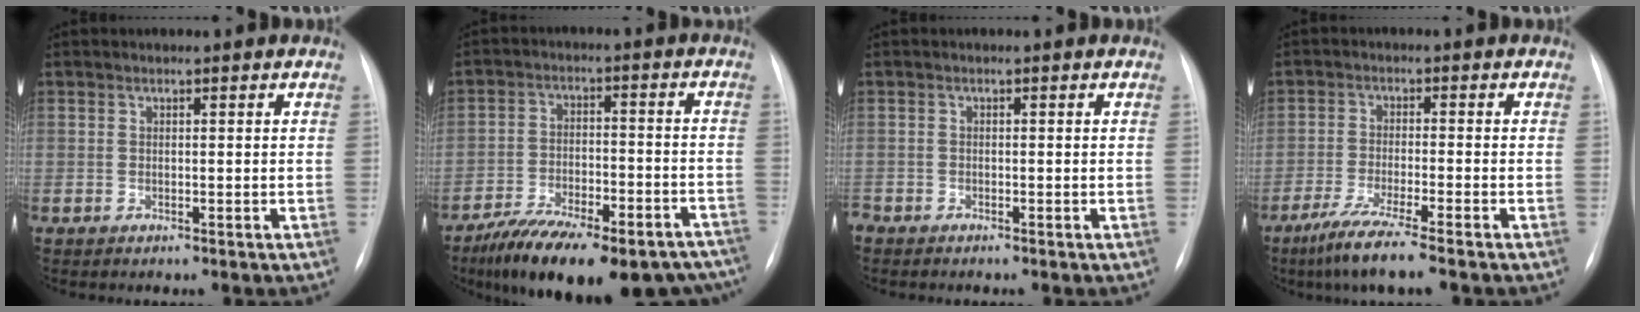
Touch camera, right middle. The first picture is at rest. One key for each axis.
{"total": 24.0, "fx": -18.9, "fy": 8.3, "fz": 12.4, "tx": -0.153, "ty": 0.010, "tz": -0.259}
{"total": 1.0, "fx": -0.9, "fy": 0.4, "fz": 0.1, "tx": -0.002, "ty": 0.000, "tz": -0.015}
{"total": 7.8, "fx": -5.7, "fy": -0.4, "fz": 5.4, "tx": -0.107, "ty": -0.028, "tz": -0.100}